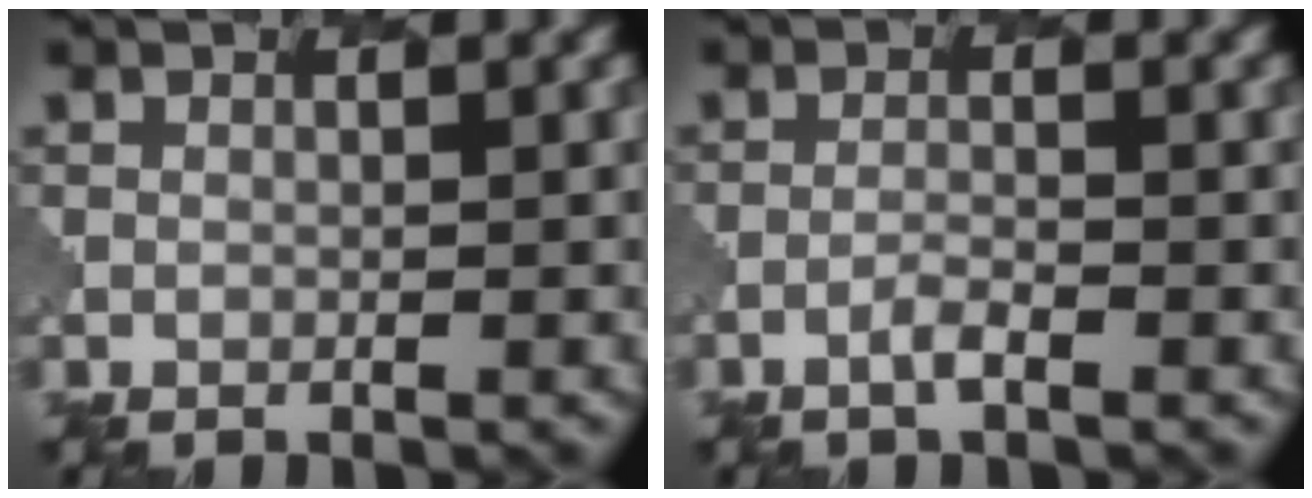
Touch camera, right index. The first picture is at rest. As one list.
[{"total": 1.0, "force": [-0.7, 0.2, 0.7], "torque": [-0.015, 0.005, -0.017]}]